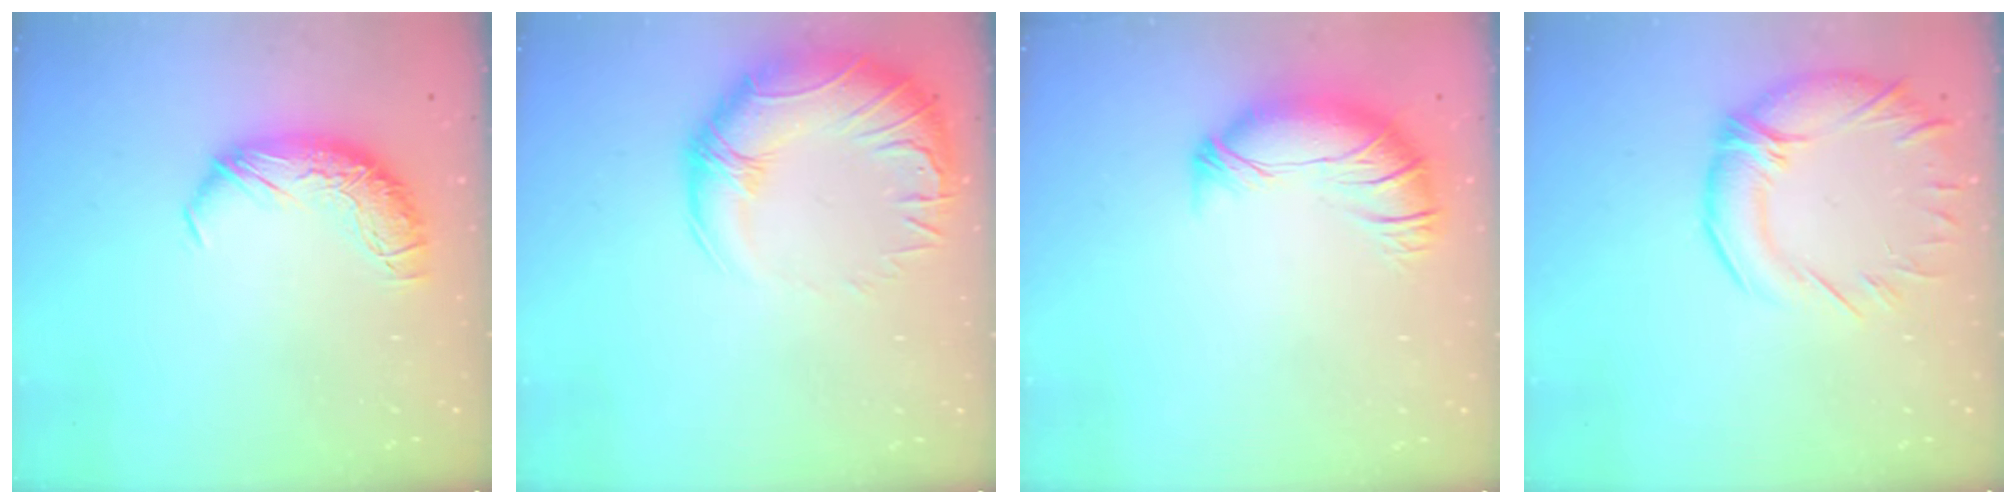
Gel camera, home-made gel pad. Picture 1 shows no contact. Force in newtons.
{"total": 4.6, "press": 2.5, "slide": 3.9}
{"total": 3.7, "press": 2.6, "slide": 2.6}
{"total": 5.5, "press": 3.9, "slide": 3.9}